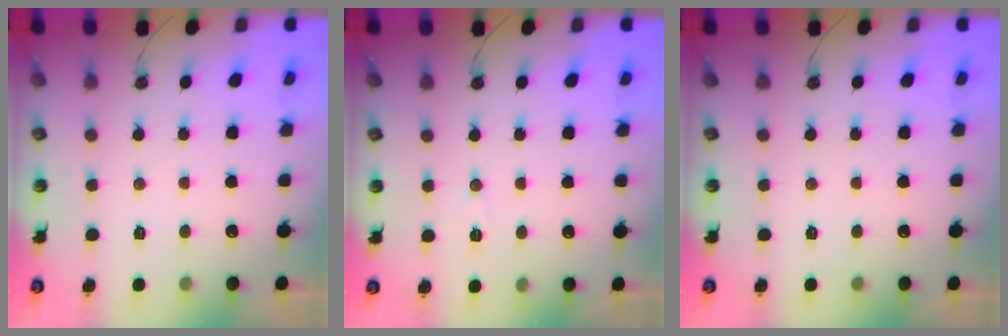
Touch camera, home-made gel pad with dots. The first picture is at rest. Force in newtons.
{"total": 4.8, "press": 4.5, "slide": 1.7}
{"total": 0.0}